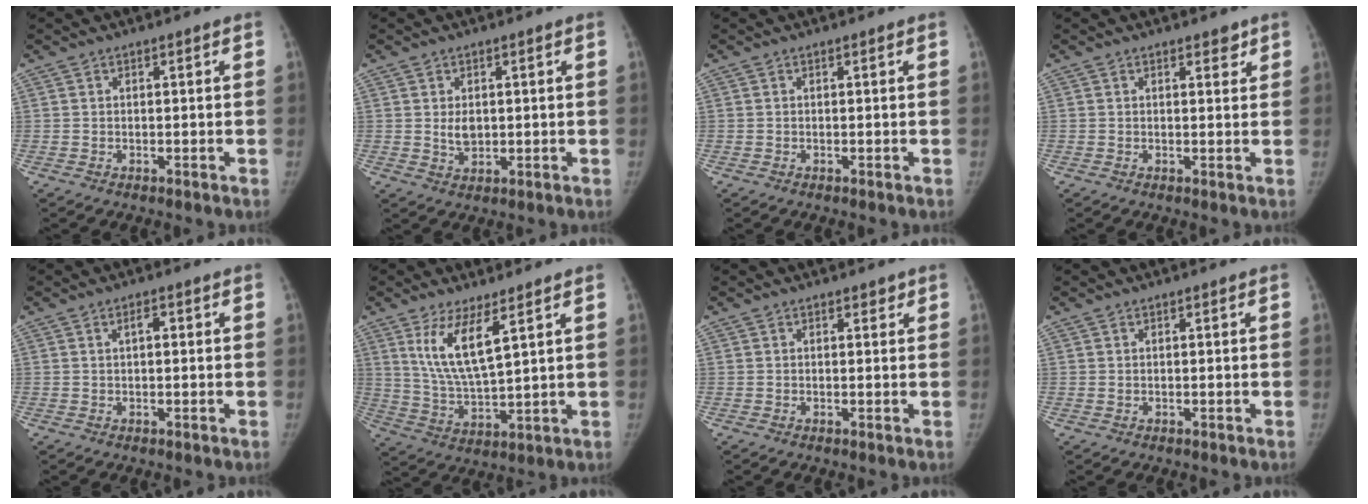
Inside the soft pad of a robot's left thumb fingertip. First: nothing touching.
{"total": 3.2, "force": [0.4, 2.2, 2.2], "torque": [-0.027, -0.008, 0.014]}
{"total": 0.0}
{"total": 2.0, "force": [1.4, 0.9, 1.1], "torque": [-0.003, -0.008, 0.017]}
{"total": 1.7, "force": [0.5, 0.8, 1.4], "torque": [-0.024, 0.004, 0.008]}
{"total": 9.8, "force": [5.0, 2.4, 8.1], "torque": [-0.156, -0.041, 0.109]}
{"total": 1.0, "force": [0.8, 0.6, 0.4], "torque": [0.005, -0.004, 0.006]}
{"total": 0.0}